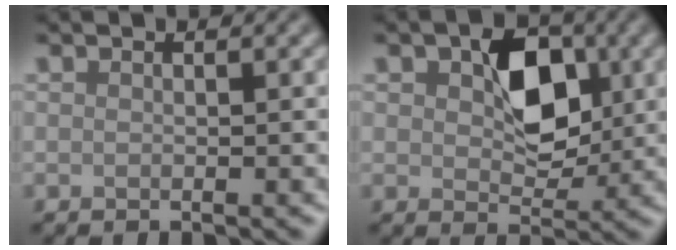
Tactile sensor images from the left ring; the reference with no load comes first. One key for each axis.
{"total": 5.5, "fx": 1.2, "fy": 3.6, "fz": 3.9, "tx": -0.061, "ty": 0.000, "tz": 0.018}